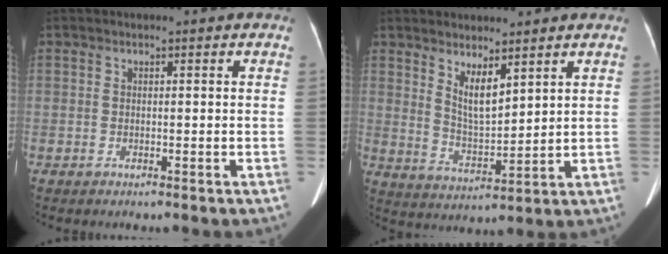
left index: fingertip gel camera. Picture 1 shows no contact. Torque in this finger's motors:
{"motor_torque": [-0.03, -0.11, -0.01, 0.05]}